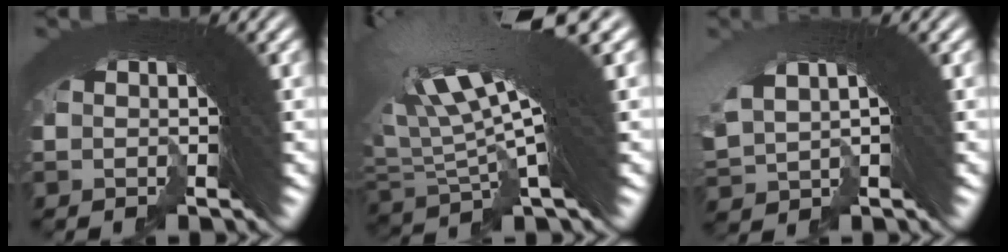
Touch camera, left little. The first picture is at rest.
{"total": 8.4, "force": [4.3, 2.1, 6.9], "torque": [-0.130, 0.026, 0.075]}
{"total": 2.5, "force": [2.3, 0.9, 0.0], "torque": [0.007, 0.011, 0.042]}